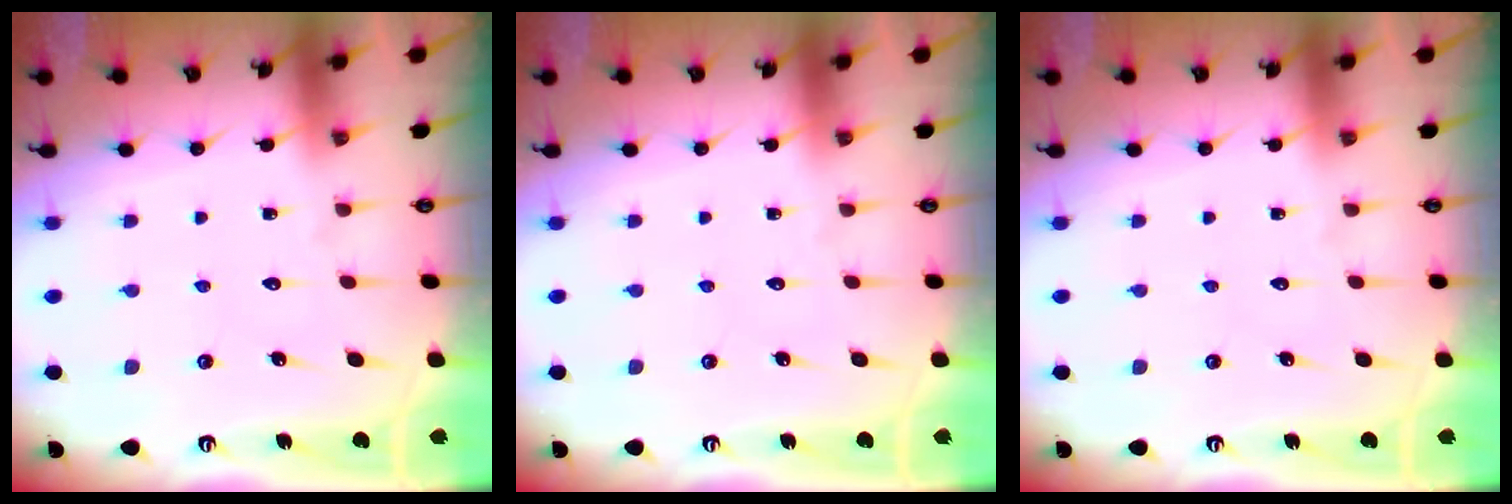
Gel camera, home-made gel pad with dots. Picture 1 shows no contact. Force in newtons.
{"total": 0.0}
{"total": 0.0}